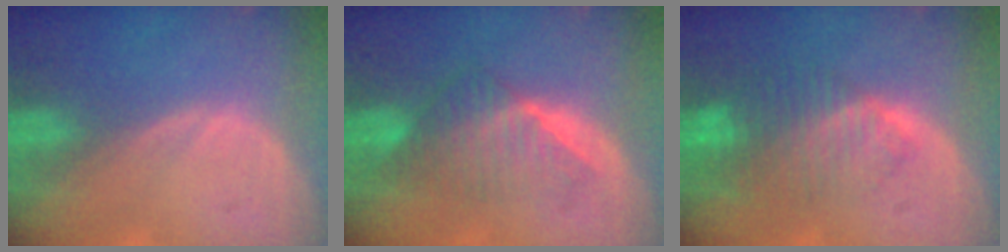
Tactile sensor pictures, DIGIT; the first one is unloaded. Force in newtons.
{"total": 6.7, "press": 6.4, "slide": 2.1}
{"total": 8.4, "press": 7.1, "slide": 4.4}